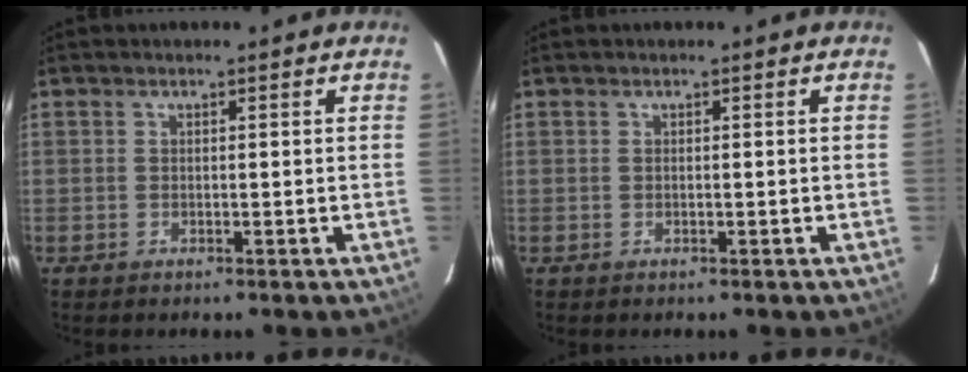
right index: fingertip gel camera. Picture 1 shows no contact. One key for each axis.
{"total": 0.0}